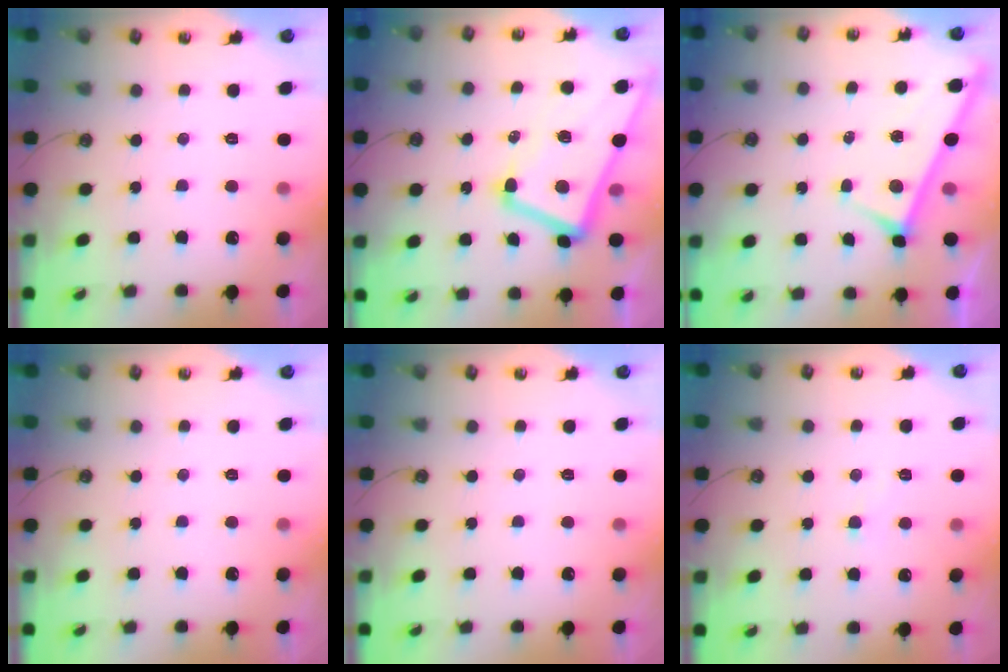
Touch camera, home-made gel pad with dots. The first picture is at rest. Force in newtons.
{"total": 6.8, "press": 6.6, "slide": 1.5}
{"total": 3.8, "press": 3.8, "slide": 0.4}
{"total": 0.0}
{"total": 0.0}
{"total": 2.0, "press": 2.0, "slide": 0.4}